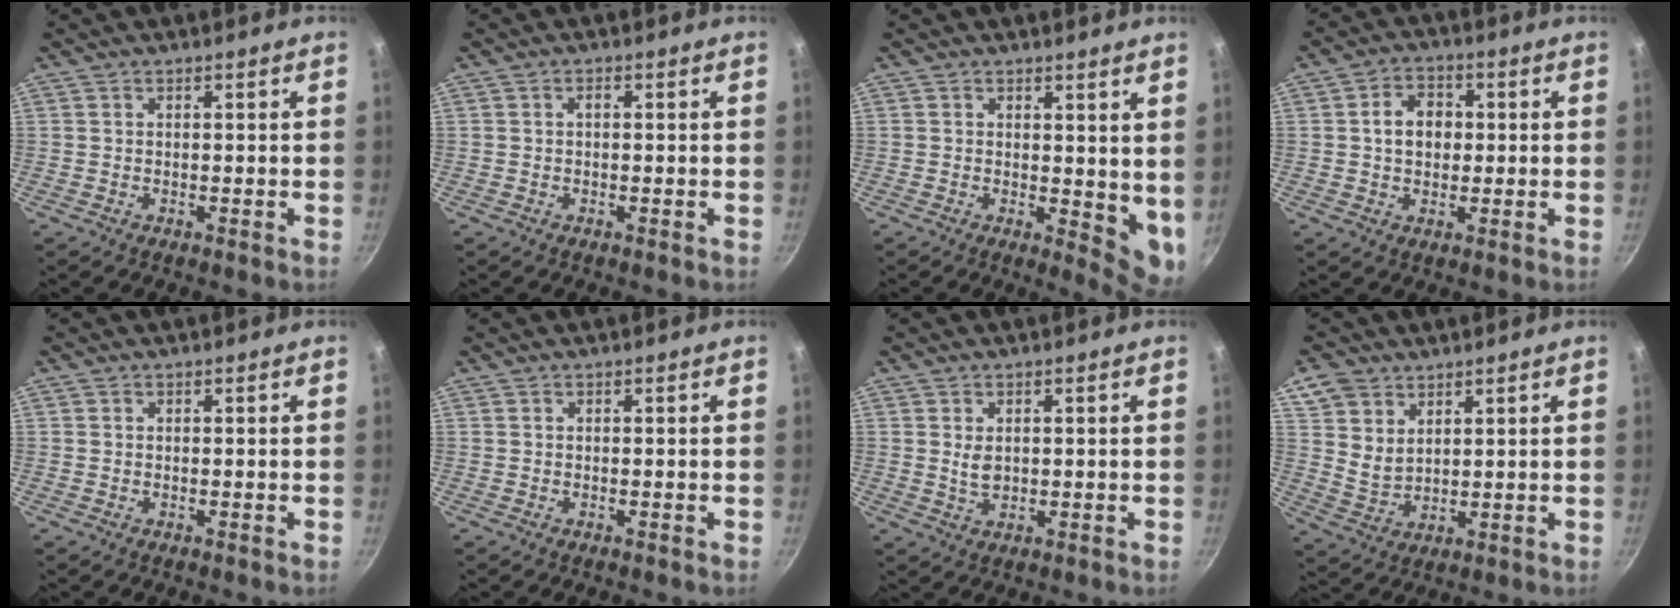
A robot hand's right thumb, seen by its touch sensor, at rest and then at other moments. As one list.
[{"total": 0.9, "force": [0.0, 0.5, 0.7], "torque": [-0.014, 0.006, 0.000]}, {"total": 6.7, "force": [1.7, 3.3, 5.6], "torque": [-0.057, -0.023, 0.024]}, {"total": 6.8, "force": [0.5, 5.2, 4.3], "torque": [-0.045, 0.012, 0.002]}, {"total": 0.0}, {"total": 0.0}, {"total": 3.1, "force": [0.6, 2.1, 2.2], "torque": [-0.037, -0.007, 0.014]}, {"total": 6.5, "force": [3.9, 5.0, 1.5], "torque": [-0.004, -0.012, 0.079]}]